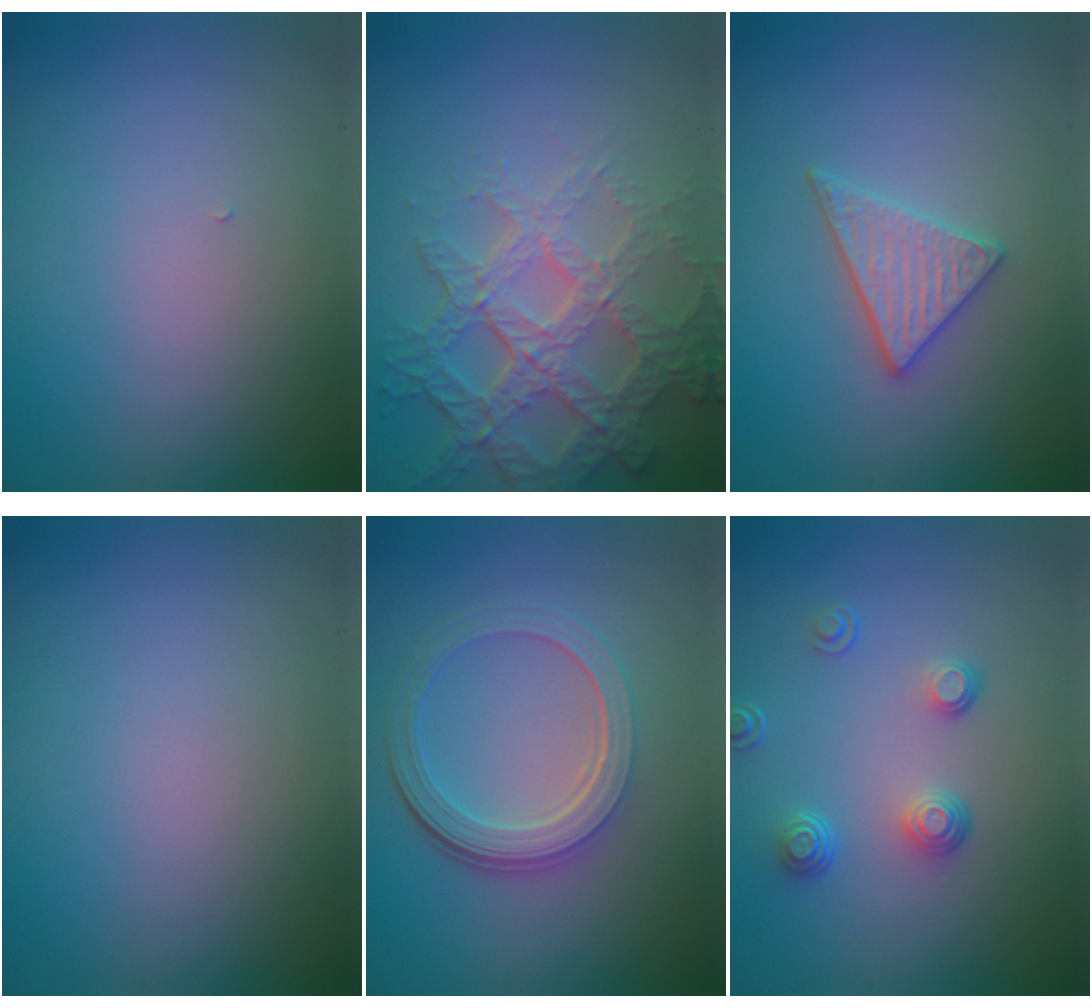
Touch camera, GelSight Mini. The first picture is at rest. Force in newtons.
{"total": 7.0, "press": 5.1, "slide": 4.8}
{"total": 2.9, "press": 2.9, "slide": 0.3}
{"total": 0.0}
{"total": 5.2, "press": 3.7, "slide": 3.6}
{"total": 2.6, "press": 1.7, "slide": 2.0}